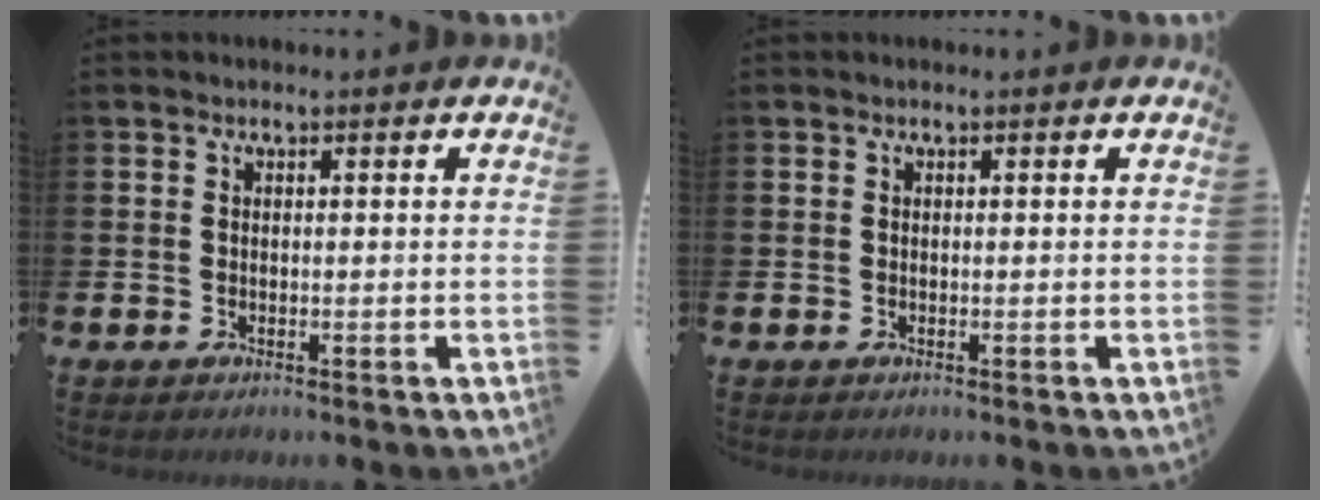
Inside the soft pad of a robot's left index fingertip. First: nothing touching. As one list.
[{"total": 0.0}]